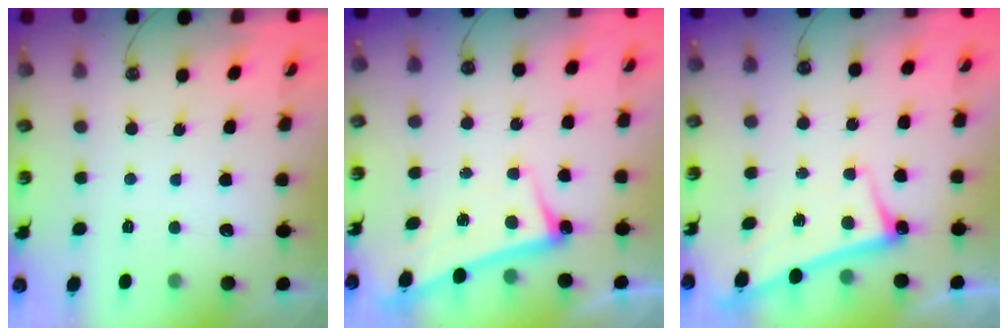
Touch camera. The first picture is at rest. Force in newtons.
{"total": 2.5, "press": 2.5, "slide": 0.7}
{"total": 2.7, "press": 2.6, "slide": 0.4}